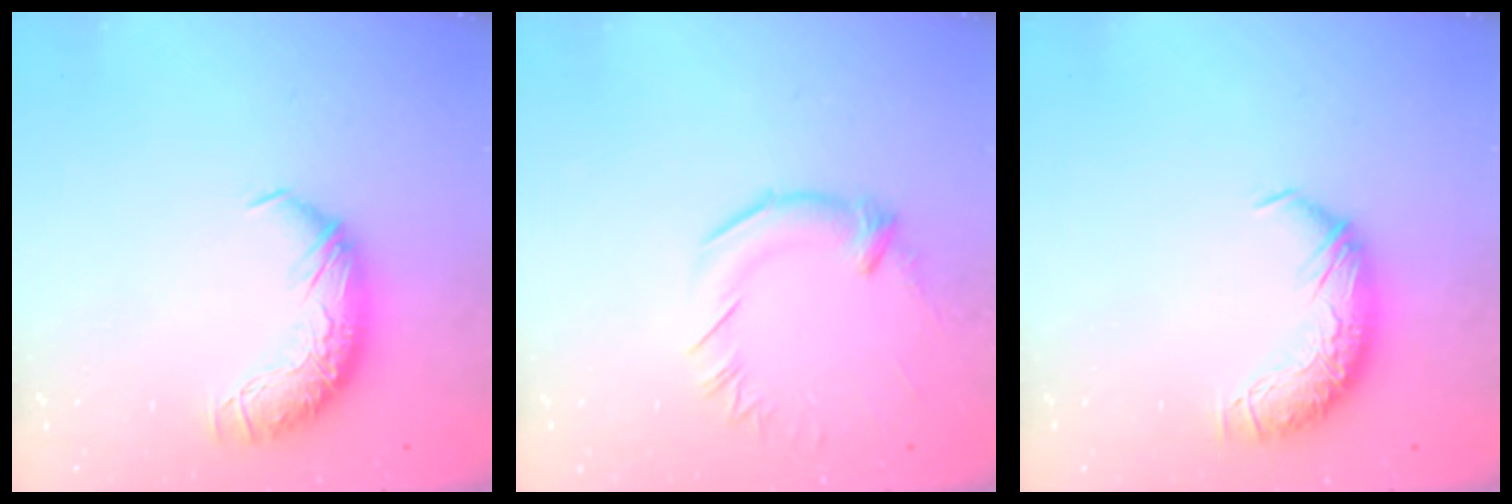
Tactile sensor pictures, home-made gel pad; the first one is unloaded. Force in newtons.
{"total": 2.3, "press": 2.3, "slide": 0.6}
{"total": 0.0}